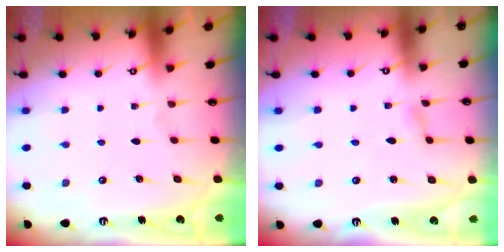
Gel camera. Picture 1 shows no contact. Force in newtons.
{"total": 1.1, "press": 1.1, "slide": 0.1}